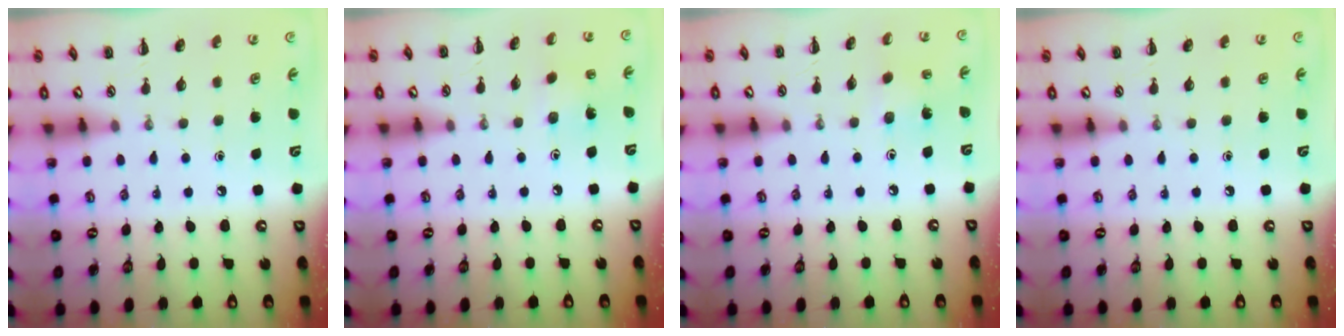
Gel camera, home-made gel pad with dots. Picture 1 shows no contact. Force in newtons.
{"total": 2.1, "press": 2.0, "slide": 0.8}
{"total": 2.2, "press": 2.0, "slide": 0.7}
{"total": 0.0}